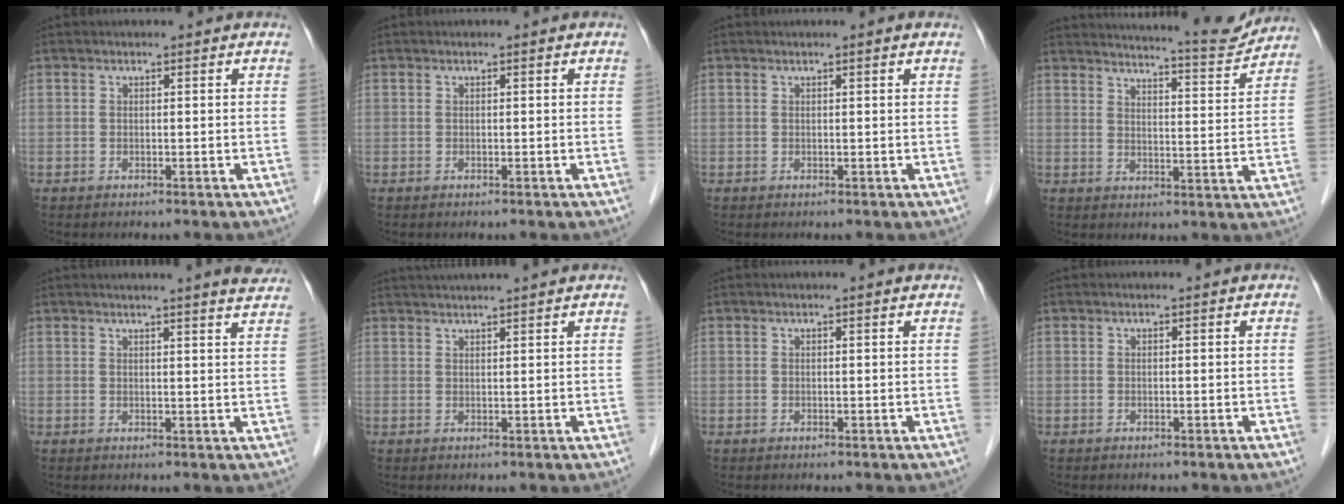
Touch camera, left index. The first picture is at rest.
{"total": 0.0}
{"total": 0.8, "force": [0.5, -0.1, 0.6], "torque": [-0.014, 0.003, 0.011]}
{"total": 13.4, "force": [13.0, 0.5, 3.4], "torque": [-0.051, -0.031, 0.162]}
{"total": 8.4, "force": [7.7, -0.6, 3.3], "torque": [-0.042, -0.004, 0.071]}
{"total": 6.2, "force": [5.7, -0.8, 2.5], "torque": [-0.036, 0.033, 0.078]}
{"total": 0.6, "force": [0.5, -0.1, 0.4], "torque": [-0.014, 0.002, 0.012]}
{"total": 0.0}